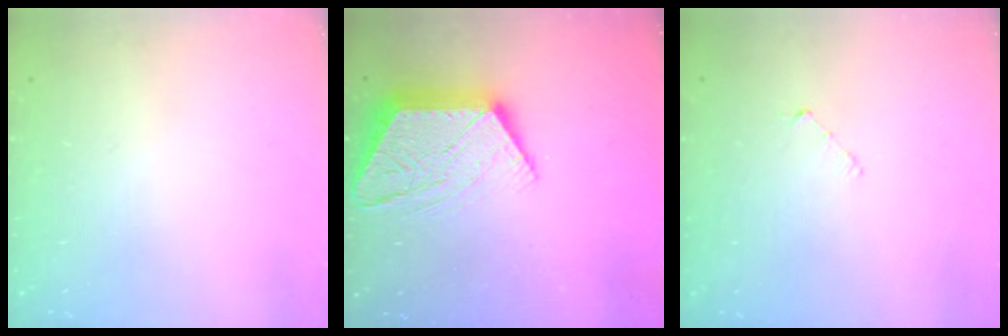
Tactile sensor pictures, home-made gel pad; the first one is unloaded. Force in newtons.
{"total": 15.1, "press": 15.1, "slide": 0.8}
{"total": 3.0, "press": 3.0, "slide": 0.3}